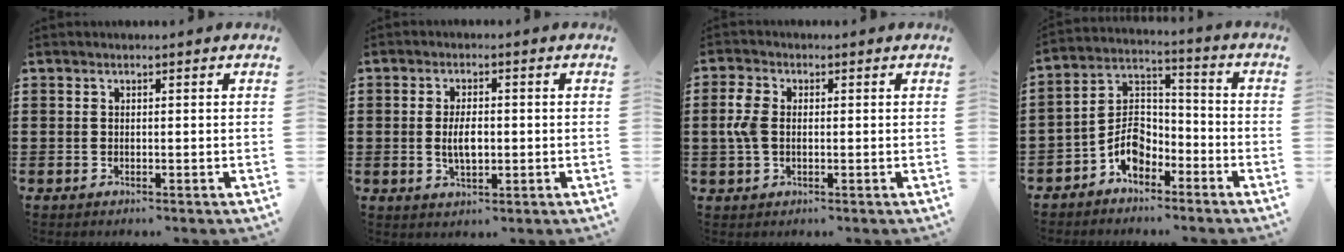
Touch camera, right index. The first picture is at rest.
{"total": 4.1, "force": [-0.3, 1.8, 3.6], "torque": [-0.059, 0.001, -0.008]}
{"total": 4.3, "force": [0.1, 2.8, 3.3], "torque": [-0.091, 0.003, -0.007]}
{"total": 6.8, "force": [-4.0, 4.1, 3.6], "torque": [-0.080, 0.012, -0.079]}